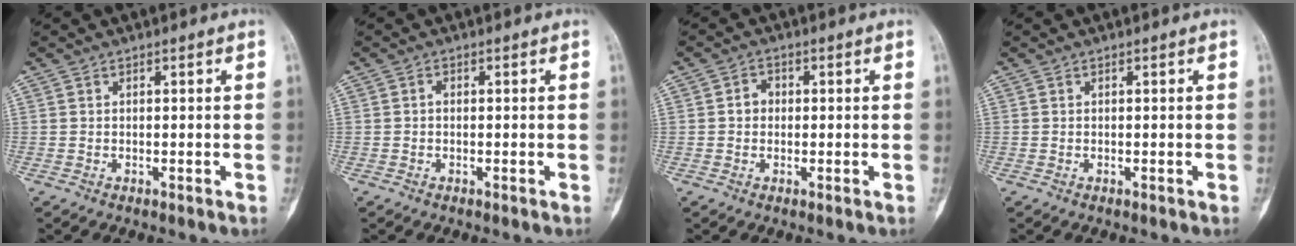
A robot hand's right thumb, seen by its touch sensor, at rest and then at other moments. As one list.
[{"total": 0.7, "force": [-0.1, 0.4, 0.5], "torque": [-0.006, 0.001, -0.006]}, {"total": 2.9, "force": [0.0, 2.6, 1.3], "torque": [-0.004, 0.009, -0.007]}, {"total": 0.0}]